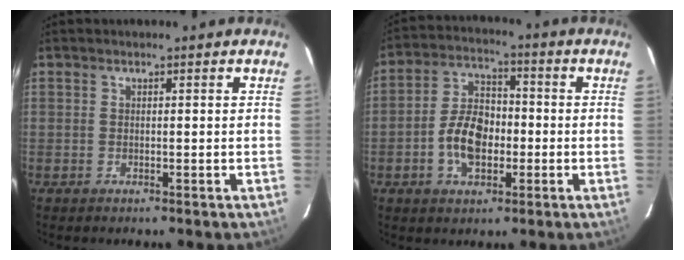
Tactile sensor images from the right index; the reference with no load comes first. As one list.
[{"total": 9.6, "force": [-2.6, 5.9, 7.1], "torque": [-0.142, 0.019, -0.042]}]